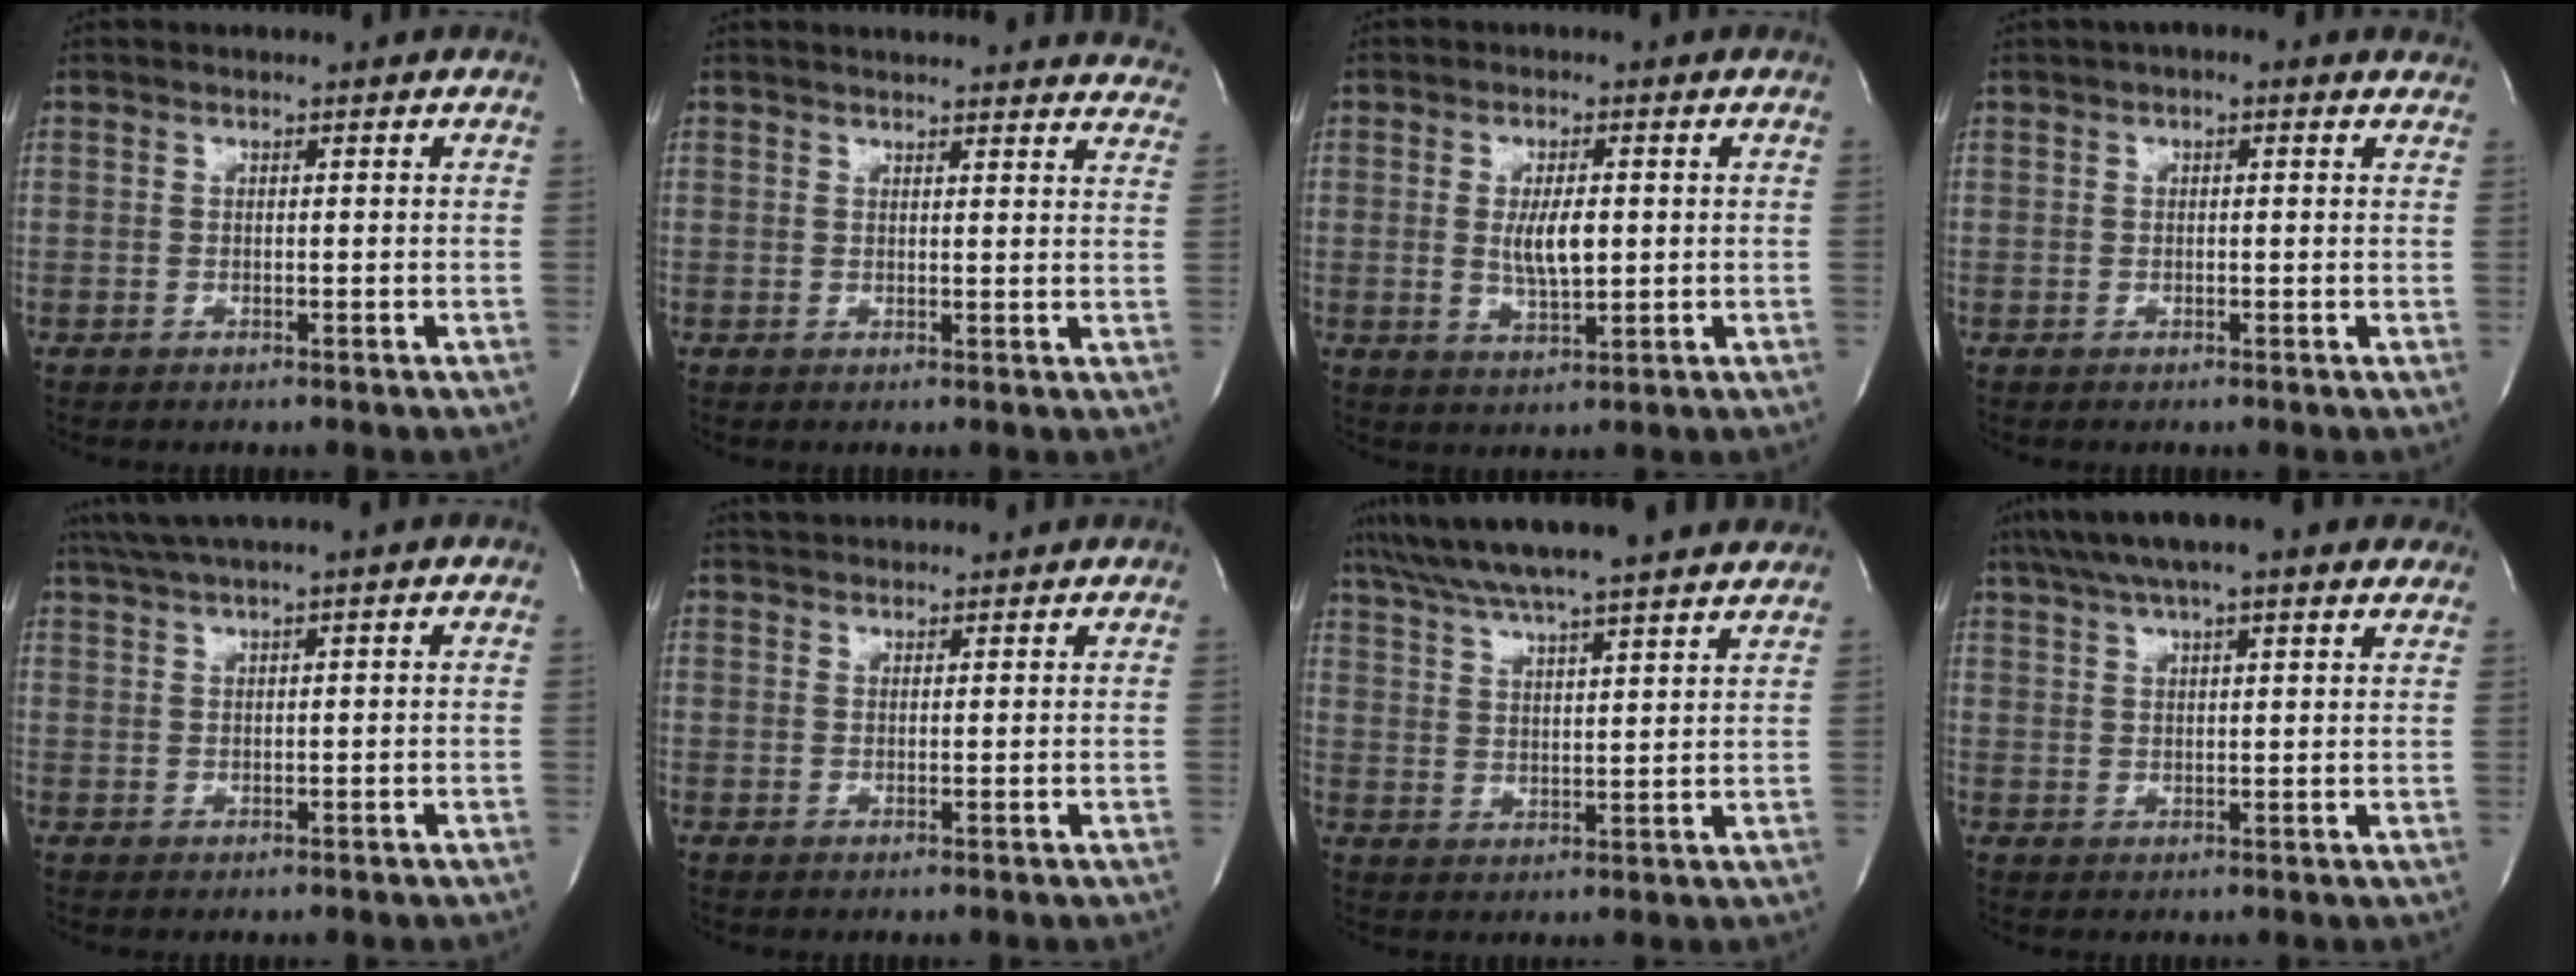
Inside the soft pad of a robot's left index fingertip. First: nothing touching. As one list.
[{"total": 20.8, "force": [20.0, 3.0, 4.9], "torque": [-0.066, -0.060, 0.214]}, {"total": 5.2, "force": [0.3, 1.5, 5.0], "torque": [-0.094, -0.006, 0.010]}, {"total": 4.1, "force": [2.8, 1.5, 2.6], "torque": [-0.032, 0.023, 0.028]}, {"total": 4.0, "force": [3.1, -1.1, 2.2], "torque": [-0.047, 0.017, 0.063]}, {"total": 4.9, "force": [4.7, 0.8, 1.0], "torque": [-0.017, 0.033, 0.069]}, {"total": 21.7, "force": [19.1, 1.0, 10.2], "torque": [-0.176, 0.023, 0.270]}, {"total": 16.6, "force": [13.2, 3.0, 9.7], "torque": [-0.162, 0.053, 0.180]}]